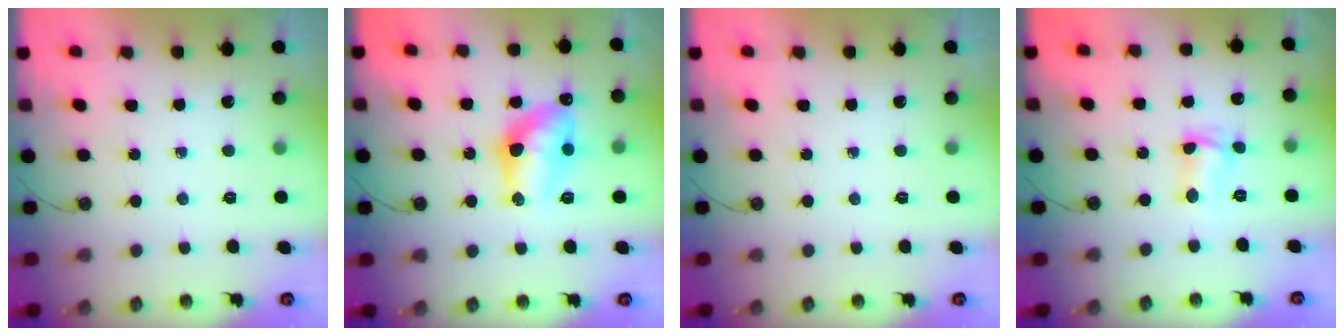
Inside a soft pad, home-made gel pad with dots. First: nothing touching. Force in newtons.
{"total": 13.2, "press": 13.2, "slide": 1.0}
{"total": 0.0}
{"total": 5.1, "press": 3.8, "slide": 3.4}